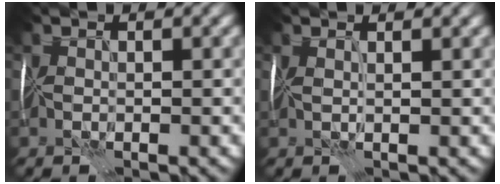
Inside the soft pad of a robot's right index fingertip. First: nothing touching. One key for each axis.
{"total": 1.0, "fx": 0.7, "fy": -0.5, "fz": 0.6, "tx": -0.009, "ty": -0.001, "tz": 0.004}